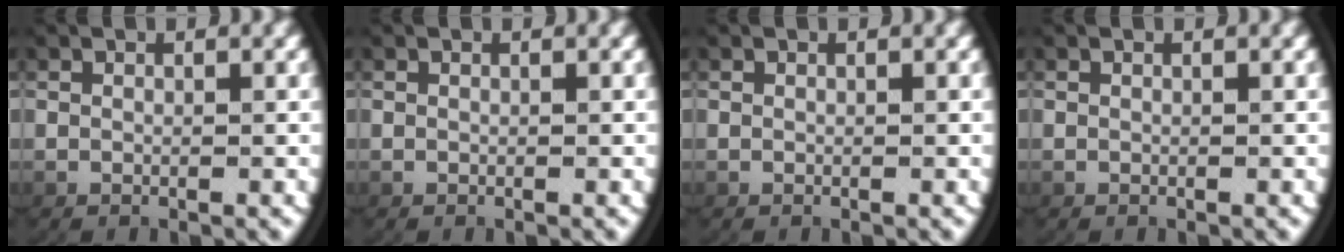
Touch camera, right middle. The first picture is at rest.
{"total": 0.0}
{"total": 0.0}
{"total": 0.0}